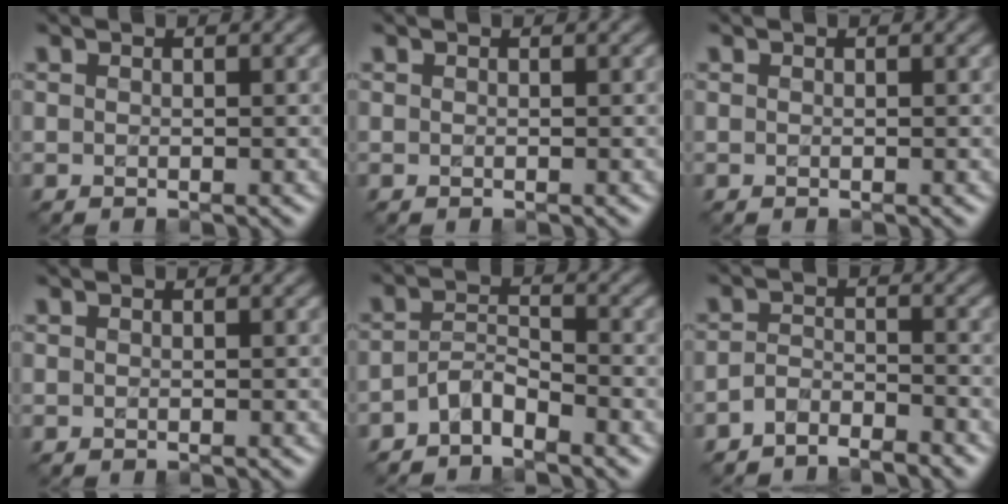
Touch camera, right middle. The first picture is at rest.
{"total": 0.0}
{"total": 0.0}
{"total": 0.0}
{"total": 2.5, "force": [-2.1, 0.8, 1.2], "torque": [-0.023, 0.009, -0.046]}
{"total": 2.6, "force": [-2.5, 0.7, 0.7], "torque": [-0.014, 0.002, -0.053]}